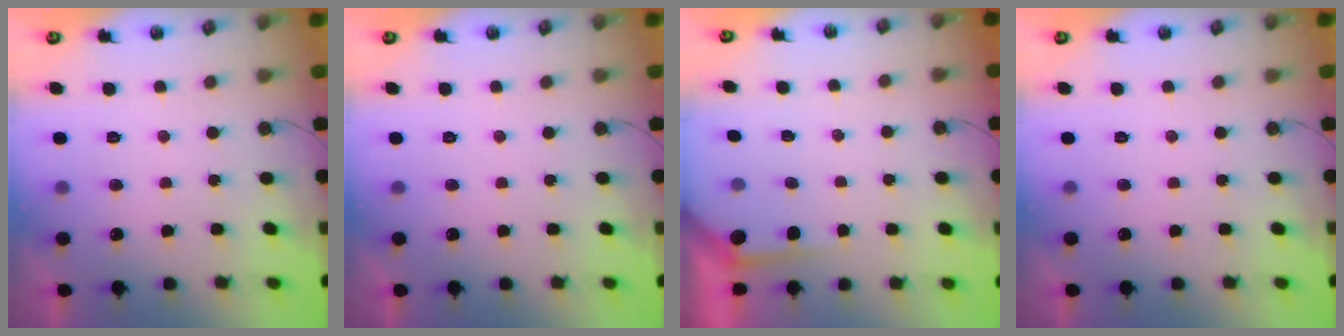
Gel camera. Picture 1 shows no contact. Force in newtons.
{"total": 0.0}
{"total": 1.8, "press": 1.8, "slide": 0.3}
{"total": 0.0}